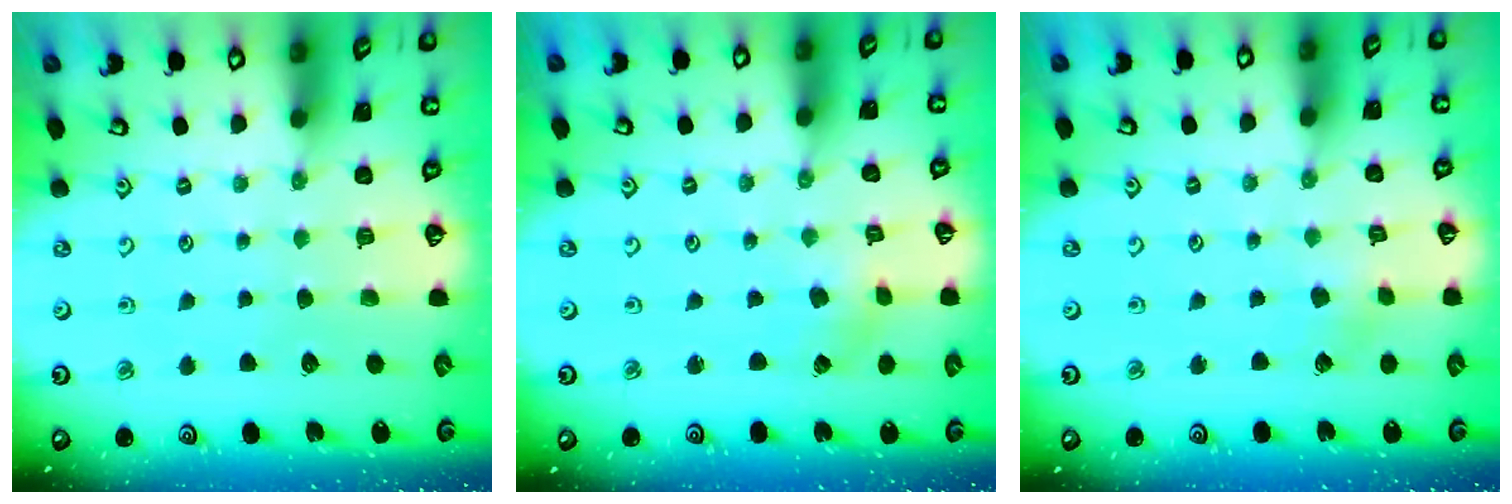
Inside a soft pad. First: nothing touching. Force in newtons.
{"total": 0.0}
{"total": 2.7, "press": 2.7, "slide": 0.2}